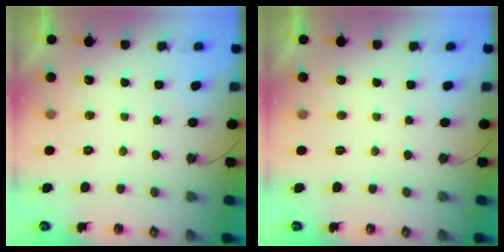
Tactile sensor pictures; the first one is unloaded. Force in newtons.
{"total": 0.0}